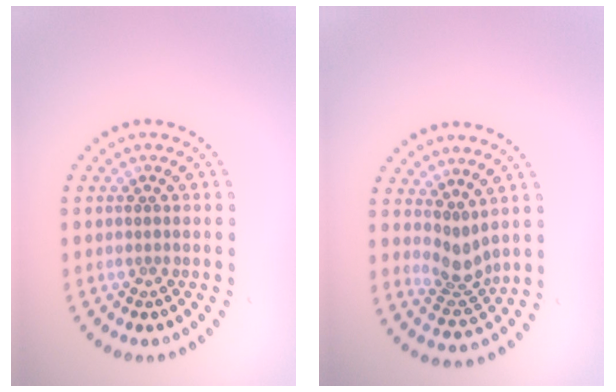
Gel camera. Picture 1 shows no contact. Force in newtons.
{"total": 2.5, "press": 1.9, "slide": 1.7}